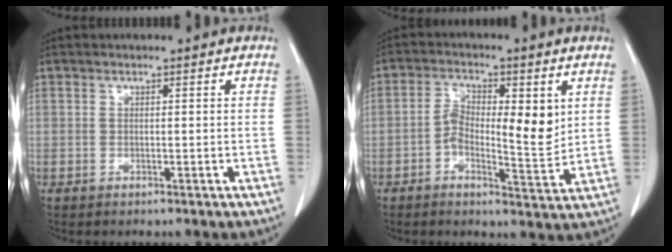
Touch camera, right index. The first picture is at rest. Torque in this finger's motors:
{"motor_torque": [0.21, 0.13, 0.18, 0.05]}